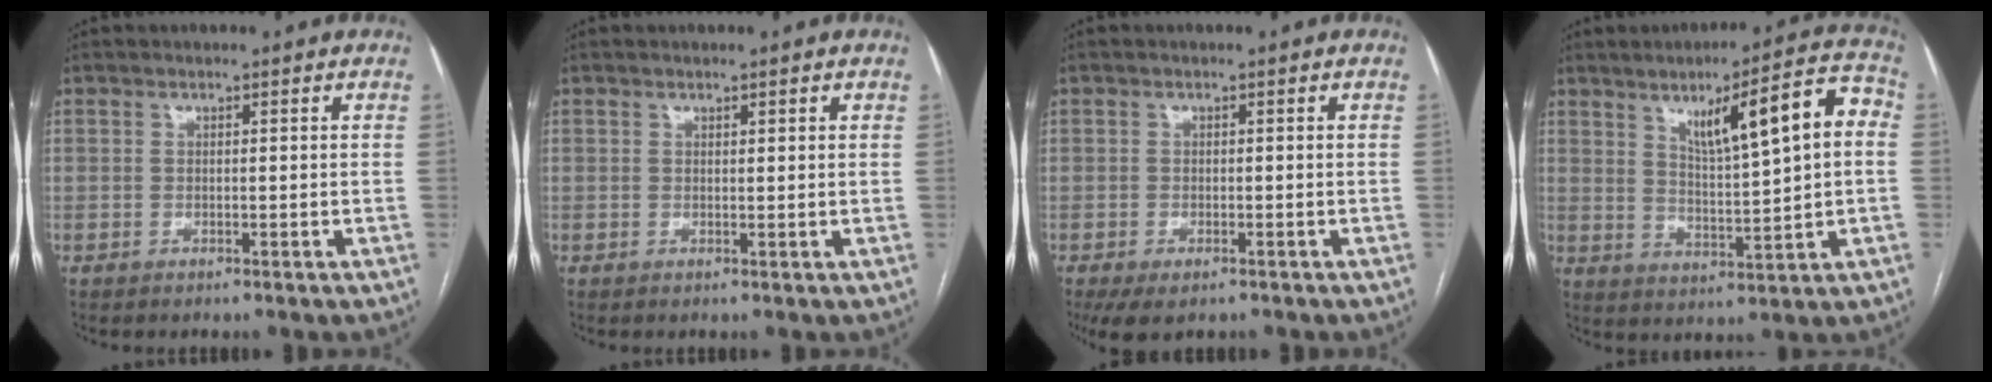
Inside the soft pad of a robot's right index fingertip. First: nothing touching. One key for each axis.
{"total": 0.7, "fx": 0.5, "fy": 0.1, "fz": 0.5, "tx": -0.009, "ty": 0.002, "tz": 0.006}
{"total": 4.4, "fx": -2.9, "fy": 2.2, "fz": 2.5, "tx": -0.047, "ty": -0.009, "tz": -0.040}
{"total": 12.7, "fx": 3.3, "fy": 1.8, "fz": 12.1, "tx": -0.177, "ty": 0.024, "tz": 0.053}